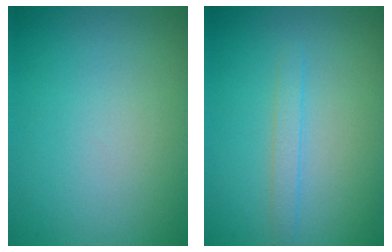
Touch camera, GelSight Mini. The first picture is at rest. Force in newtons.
{"total": 1.2, "press": 1.2, "slide": 0.2}